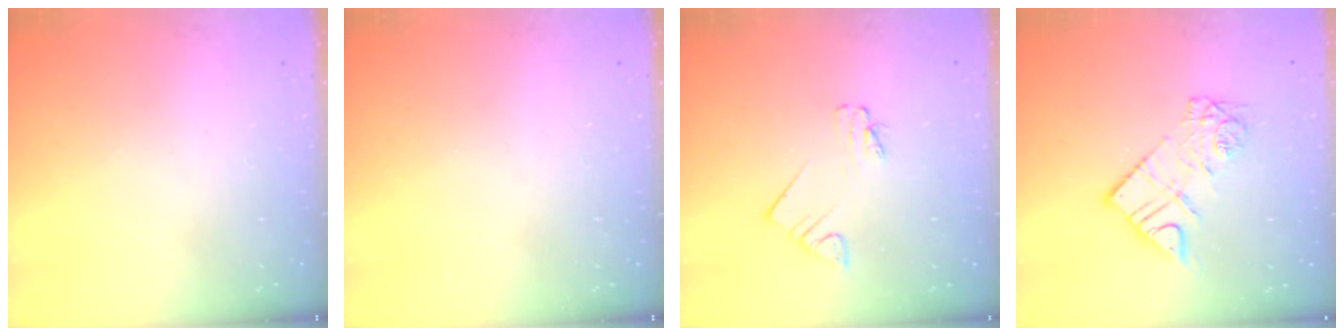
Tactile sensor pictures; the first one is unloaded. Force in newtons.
{"total": 0.0}
{"total": 2.1, "press": 2.1, "slide": 0.0}
{"total": 10.8, "press": 10.8, "slide": 0.8}